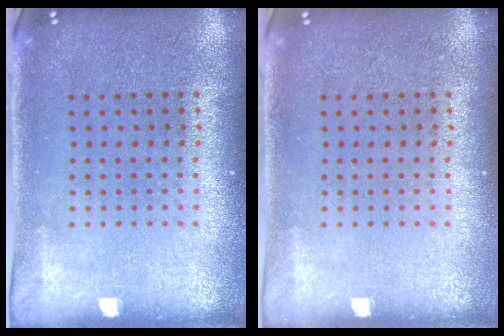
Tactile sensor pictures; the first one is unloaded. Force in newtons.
{"total": 0.0}